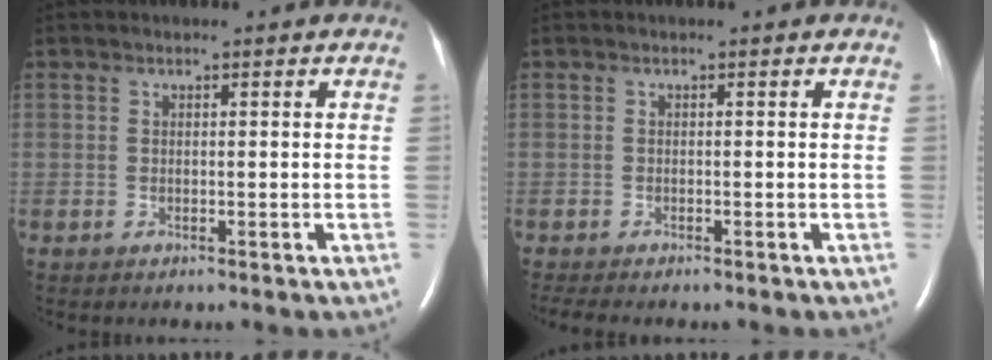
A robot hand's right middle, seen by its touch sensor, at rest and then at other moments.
{"total": 3.0, "force": [-2.6, 0.6, 1.5], "torque": [-0.026, -0.009, -0.036]}